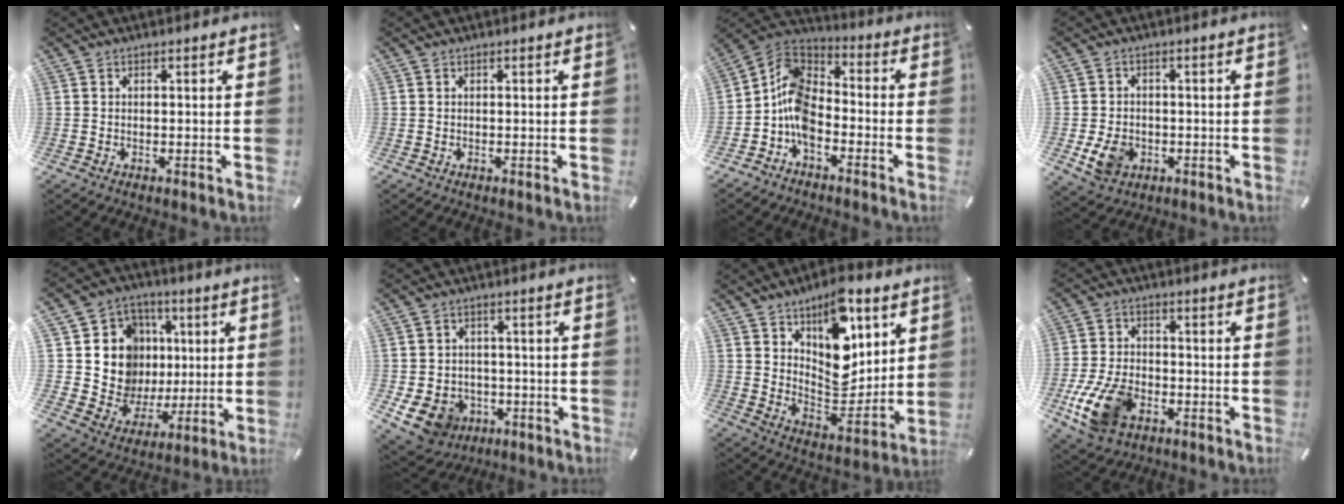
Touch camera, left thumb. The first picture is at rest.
{"total": 0.0}
{"total": 10.7, "force": [-5.9, 6.7, 6.0], "torque": [-0.141, 0.022, -0.119]}
{"total": 6.8, "force": [-1.6, 5.6, 3.4], "torque": [-0.067, 0.001, -0.029]}
{"total": 14.5, "force": [2.7, 13.6, 4.3], "torque": [-0.067, -0.016, 0.071]}
{"total": 8.9, "force": [-3.8, 7.4, 3.3], "torque": [-0.086, 0.020, -0.068]}
{"total": 15.5, "force": [8.5, 9.1, 9.3], "torque": [-0.123, -0.057, 0.152]}
{"total": 12.7, "force": [-5.2, 8.1, 8.2], "torque": [-0.176, 0.019, -0.091]}